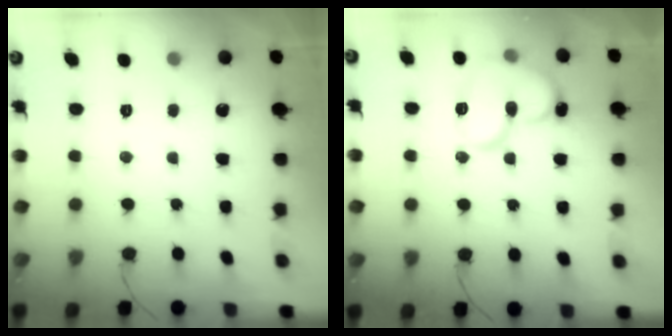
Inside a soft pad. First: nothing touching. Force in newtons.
{"total": 14.0, "press": 13.9, "slide": 1.6}